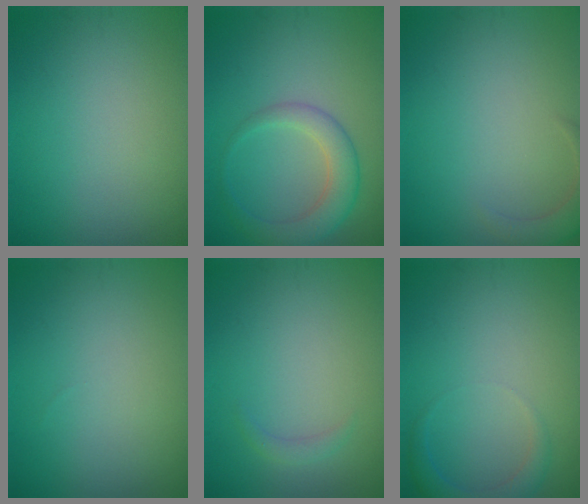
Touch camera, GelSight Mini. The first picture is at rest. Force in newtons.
{"total": 3.7, "press": 3.7, "slide": 0.2}
{"total": 2.3, "press": 2.3, "slide": 0.4}
{"total": 0.0}
{"total": 0.9, "press": 0.9, "slide": 0.0}
{"total": 2.2, "press": 2.2, "slide": 0.2}